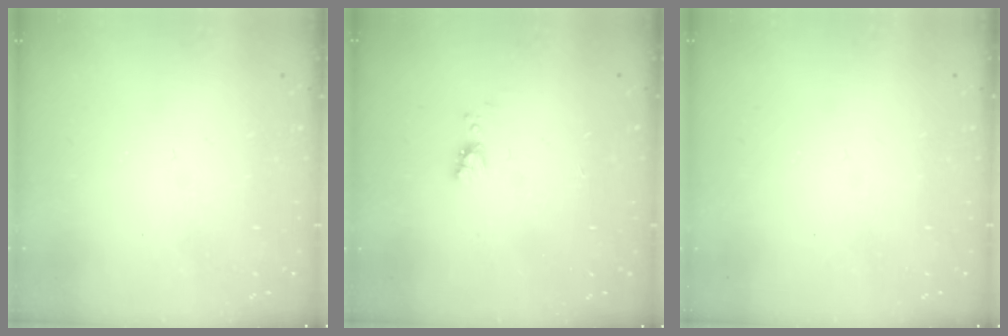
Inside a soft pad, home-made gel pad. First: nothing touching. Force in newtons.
{"total": 3.9, "press": 3.9, "slide": 0.6}
{"total": 0.0}